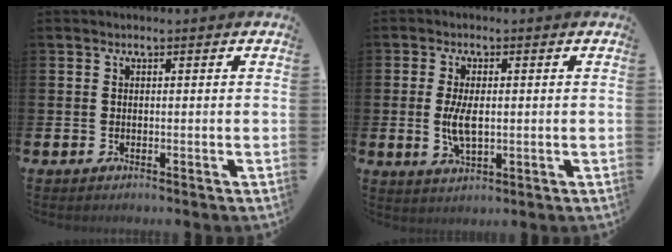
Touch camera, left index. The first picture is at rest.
{"total": 4.9, "force": [0.0, 2.3, 4.3], "torque": [-0.092, -0.002, -0.006]}